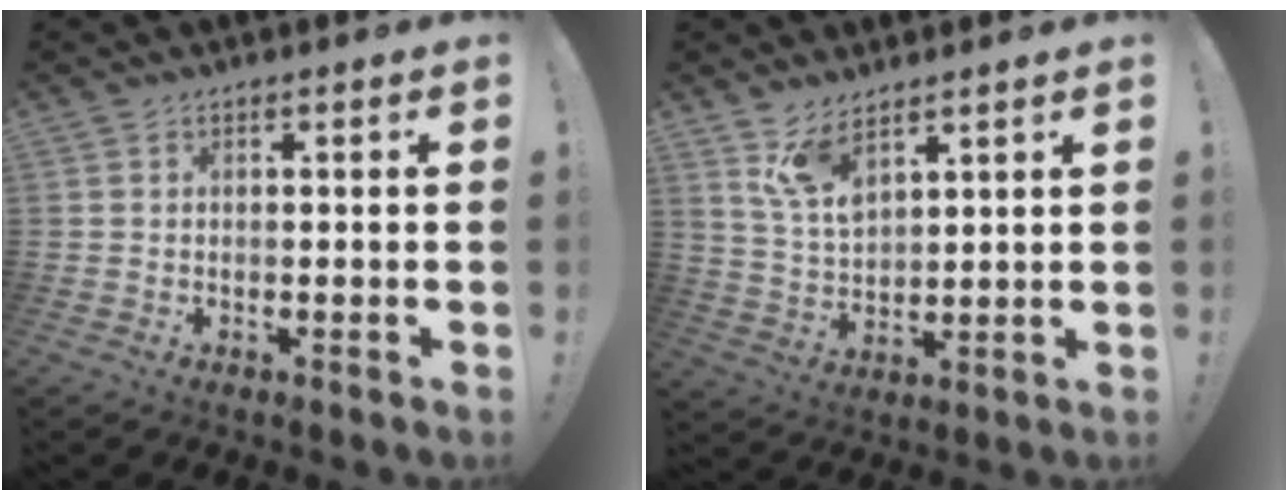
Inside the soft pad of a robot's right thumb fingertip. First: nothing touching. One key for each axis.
{"total": 9.0, "fx": 6.8, "fy": 3.8, "fz": 4.6, "tx": -0.098, "ty": -0.033, "tz": 0.132}